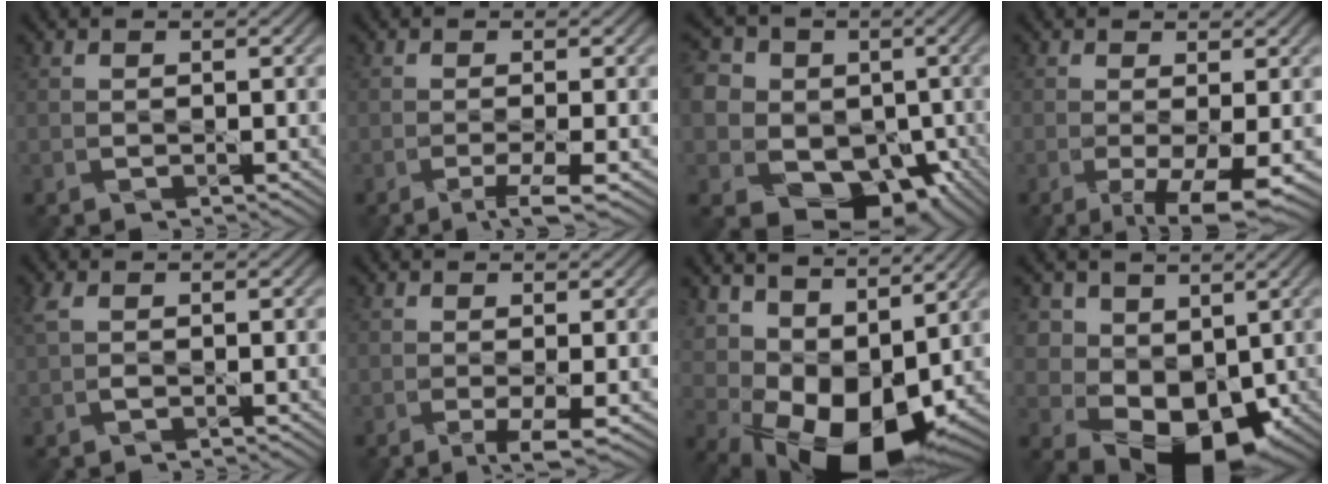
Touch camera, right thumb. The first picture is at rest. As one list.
[{"total": 2.6, "force": [-1.3, -0.1, 2.2], "torque": [-0.043, 0.005, -0.028]}, {"total": 17.6, "force": [-1.4, 15.7, 7.7], "torque": [-0.221, -0.012, -0.032]}, {"total": 6.2, "force": [-2.0, 1.8, 5.5], "torque": [-0.109, -0.008, -0.026]}, {"total": 1.7, "force": [0.3, 0.8, 1.4], "torque": [-0.043, 0.006, 0.005]}, {"total": 2.9, "force": [-0.9, 0.5, 2.7], "torque": [-0.052, 0.000, -0.016]}, {"total": 13.6, "force": [3.7, 8.3, 10.0], "torque": [-0.190, -0.009, 0.088]}, {"total": 8.9, "force": [1.1, 7.0, 5.3], "torque": [-0.104, -0.019, 0.019]}]